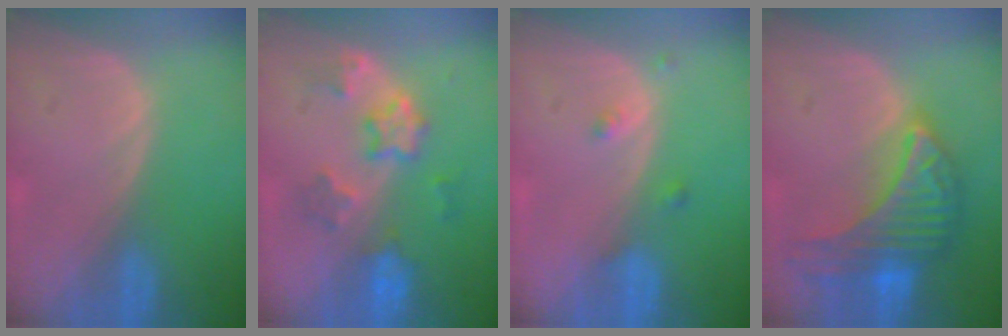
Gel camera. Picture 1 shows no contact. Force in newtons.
{"total": 5.7, "press": 5.7, "slide": 0.4}
{"total": 1.6, "press": 1.5, "slide": 0.1}
{"total": 9.6, "press": 9.6, "slide": 0.6}